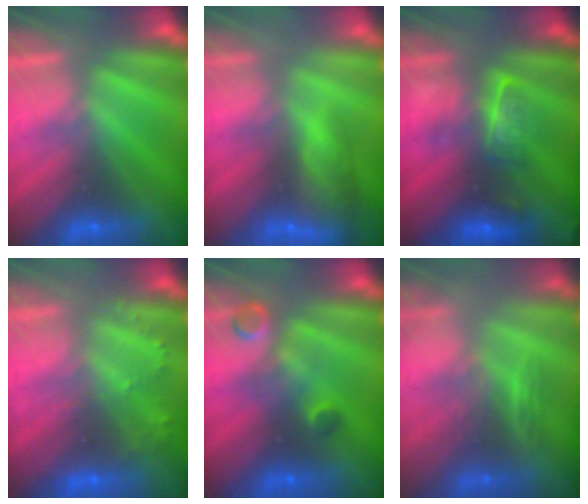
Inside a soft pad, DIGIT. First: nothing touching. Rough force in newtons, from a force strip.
{"total": 8.4}
{"total": 2.6}
{"total": 2.2}
{"total": 3.1}
{"total": 3.4}